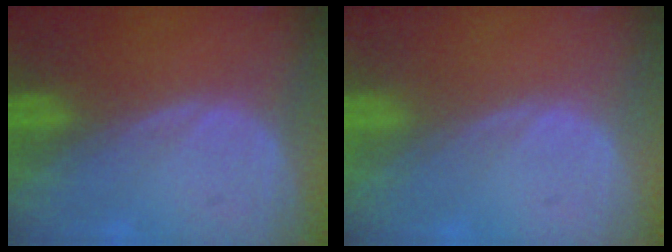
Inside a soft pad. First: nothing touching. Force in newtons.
{"total": 0.0}